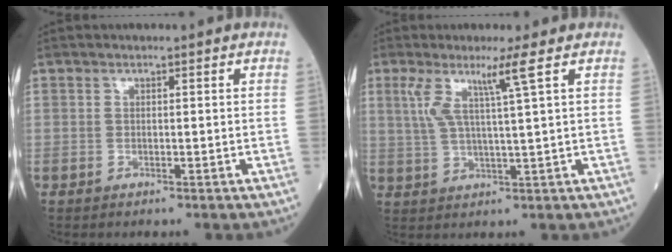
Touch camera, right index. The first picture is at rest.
{"total": 5.9, "force": [2.7, -1.2, 5.2], "torque": [-0.108, 0.000, 0.057]}